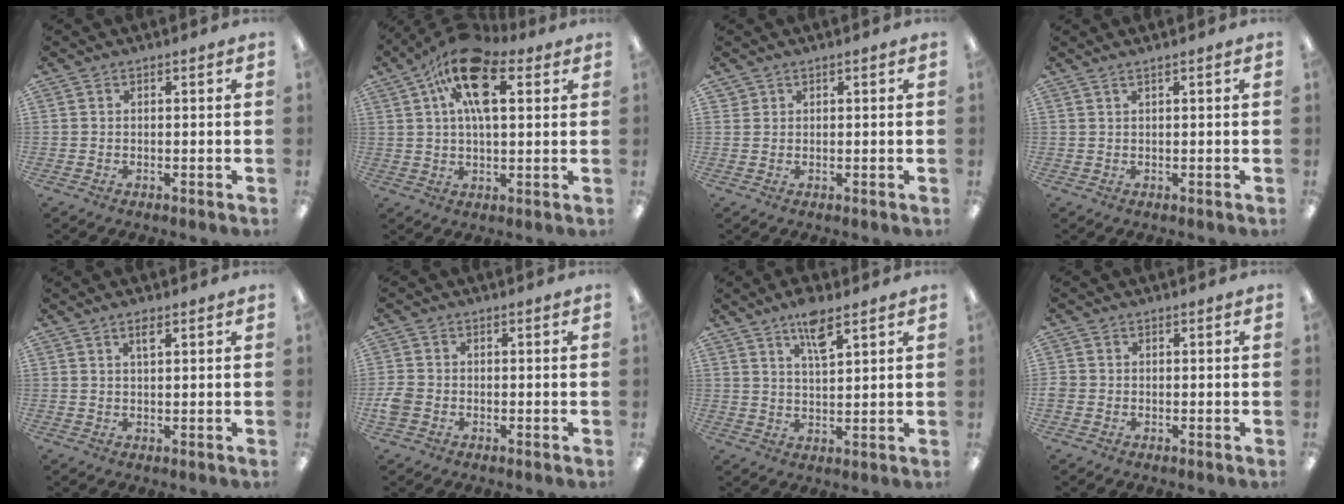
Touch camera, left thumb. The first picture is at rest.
{"total": 17.2, "force": [7.2, 8.6, 13.1], "torque": [-0.235, -0.011, 0.122]}
{"total": 1.1, "force": [0.8, 0.7, 0.0], "torque": [-0.002, 0.000, 0.015]}
{"total": 1.1, "force": [0.8, -0.1, 0.8], "torque": [-0.016, -0.001, 0.014]}
{"total": 2.3, "force": [1.4, 0.7, 1.7], "torque": [-0.030, 0.001, 0.022]}
{"total": 3.6, "force": [-1.2, 2.9, 1.9], "torque": [-0.034, 0.007, -0.021]}
{"total": 6.8, "force": [4.7, 1.8, 4.5], "torque": [-0.077, -0.018, 0.078]}
{"total": 1.6, "force": [-0.4, 1.4, 0.5], "torque": [-0.007, 0.003, -0.008]}